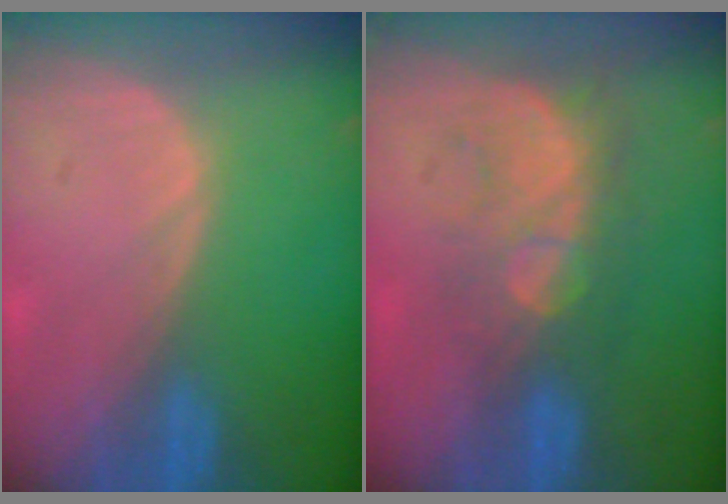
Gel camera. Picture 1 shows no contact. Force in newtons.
{"total": 8.8, "press": 7.6, "slide": 4.5}